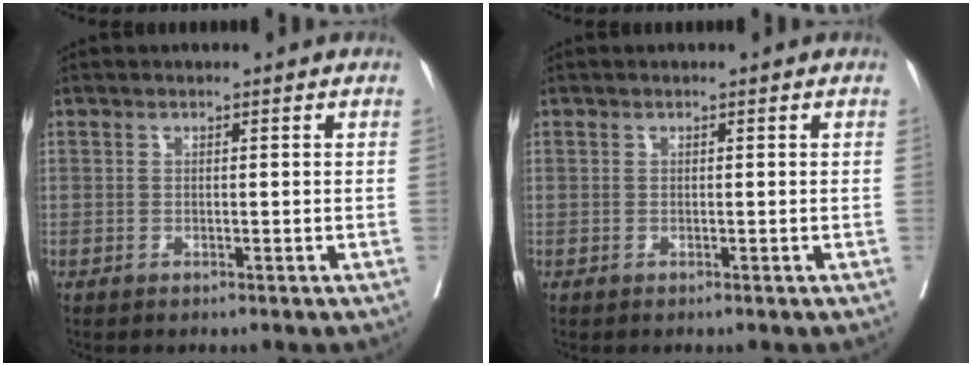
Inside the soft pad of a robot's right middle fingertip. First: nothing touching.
{"total": 0.0}